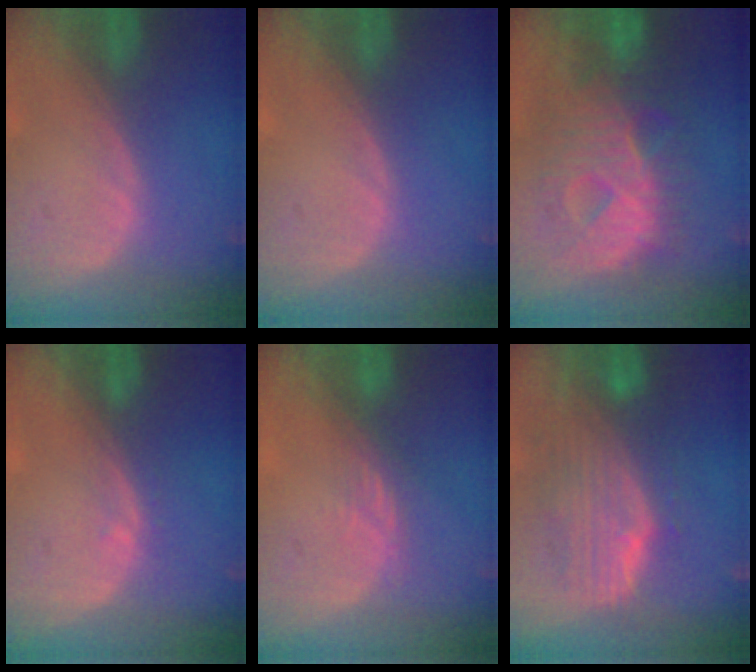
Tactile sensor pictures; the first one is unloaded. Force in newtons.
{"total": 0.0}
{"total": 12.7, "press": 12.6, "slide": 1.3}
{"total": 0.7, "press": 0.7, "slide": 0.2}
{"total": 2.5, "press": 2.1, "slide": 1.4}
{"total": 10.4, "press": 9.1, "slide": 5.0}